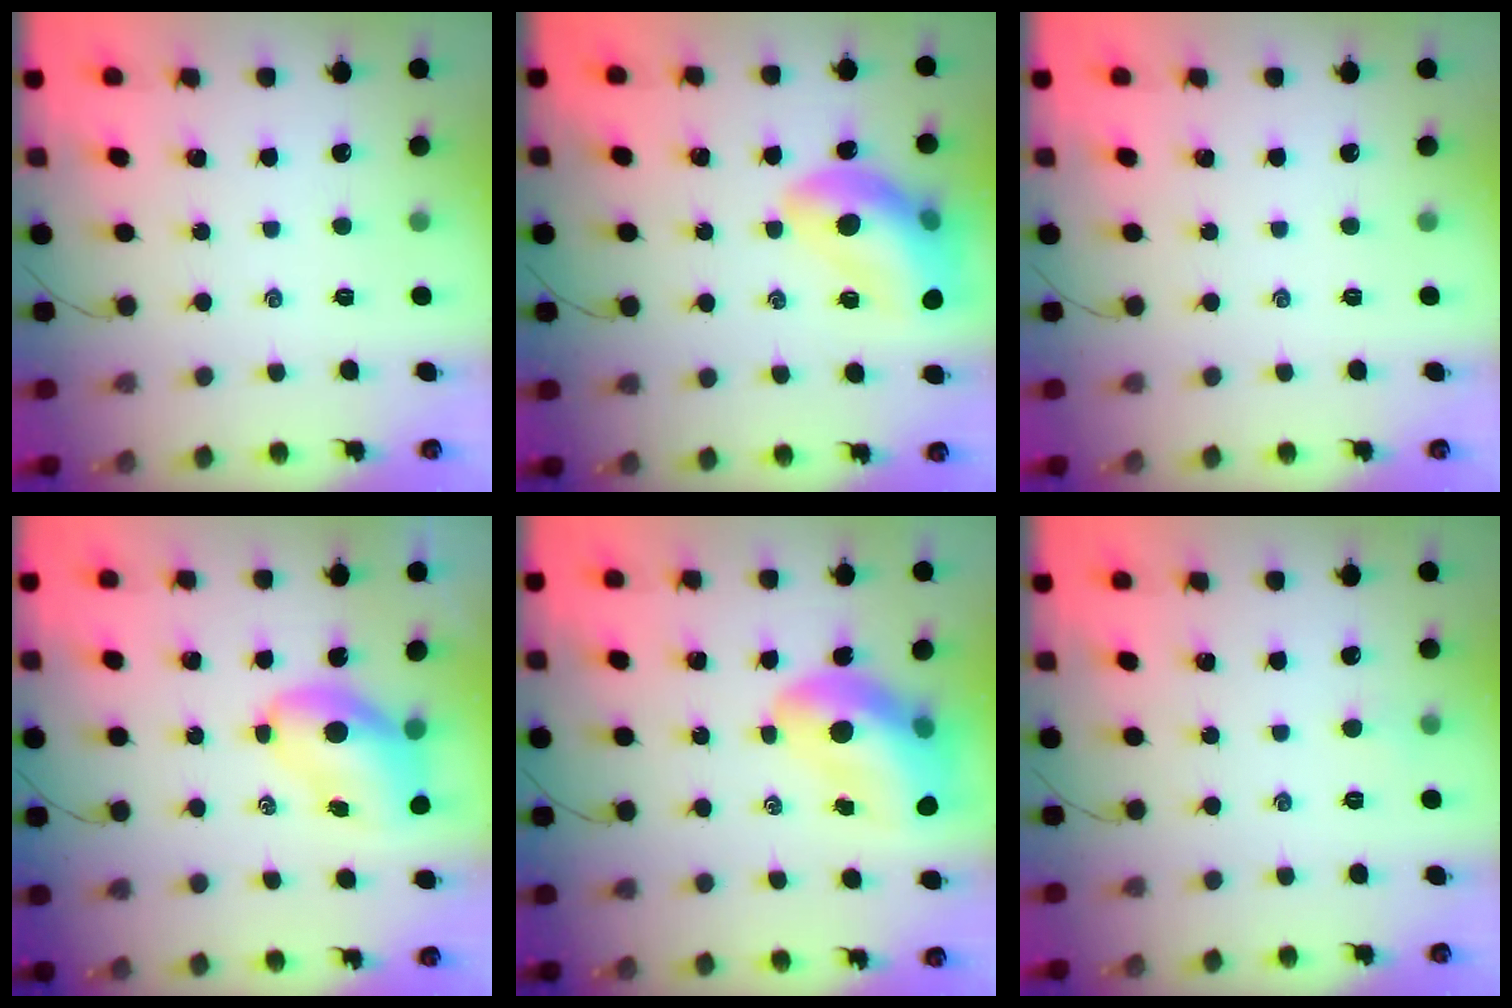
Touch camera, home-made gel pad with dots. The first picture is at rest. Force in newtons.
{"total": 17.3, "press": 17.1, "slide": 2.7}
{"total": 0.0}
{"total": 7.2, "press": 7.1, "slide": 1.2}
{"total": 14.9, "press": 14.3, "slide": 4.4}
{"total": 2.4, "press": 2.3, "slide": 0.7}